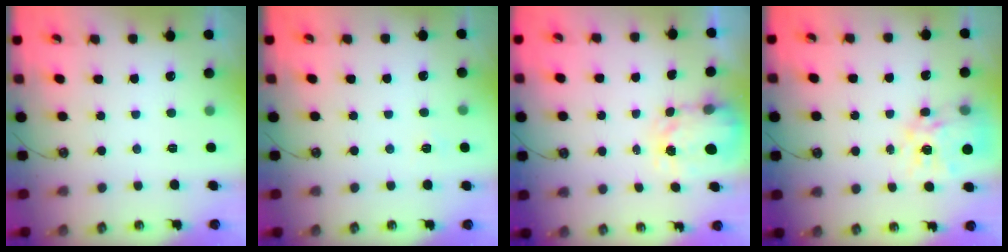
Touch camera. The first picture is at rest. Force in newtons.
{"total": 3.2, "press": 3.2, "slide": 0.5}
{"total": 3.7, "press": 3.7, "slide": 0.4}
{"total": 15.0, "press": 14.9, "slide": 1.5}